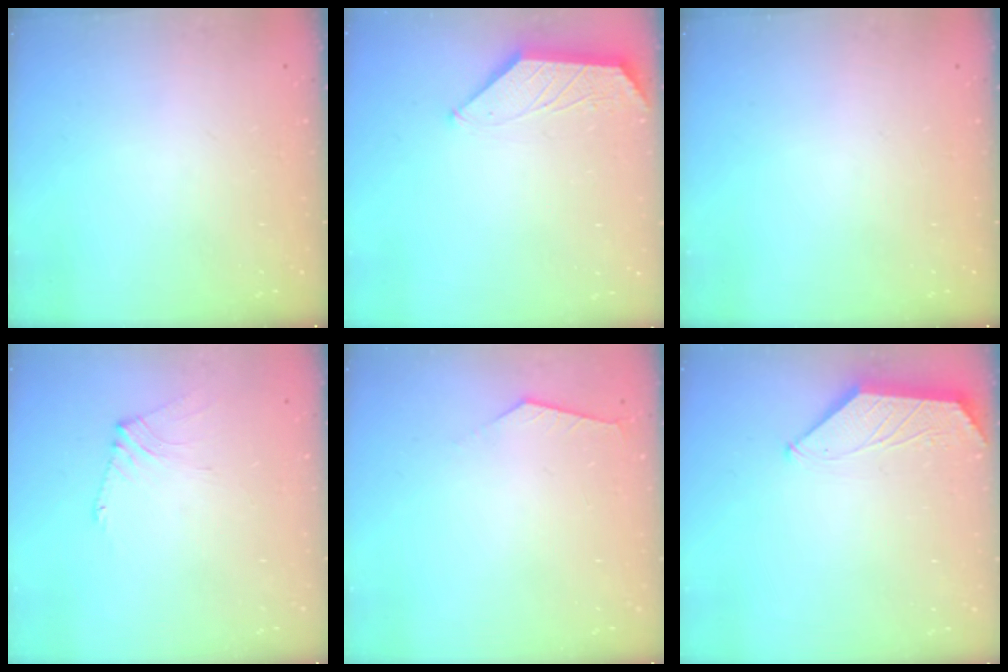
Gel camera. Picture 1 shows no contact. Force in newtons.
{"total": 0.8, "press": 0.8, "slide": 0.2}
{"total": 0.0}
{"total": 2.2, "press": 2.1, "slide": 0.4}
{"total": 2.9, "press": 2.9, "slide": 0.5}
{"total": 0.5, "press": 0.5, "slide": 0.2}